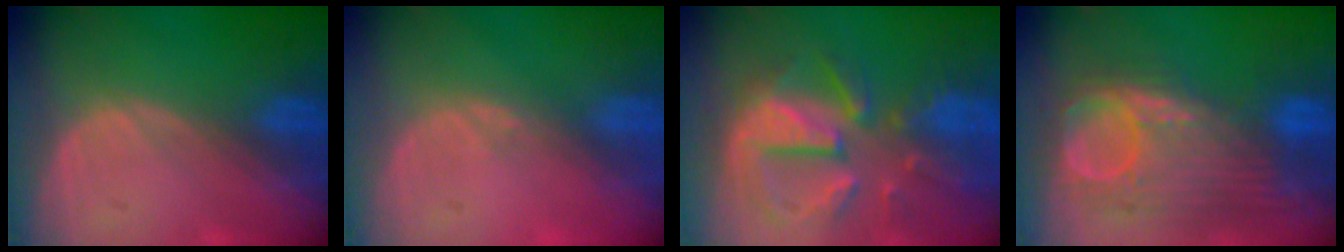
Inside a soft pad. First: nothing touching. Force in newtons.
{"total": 0.9, "press": 0.8, "slide": 0.3}
{"total": 11.3, "press": 9.9, "slide": 5.4}
{"total": 11.4, "press": 10.5, "slide": 4.6}